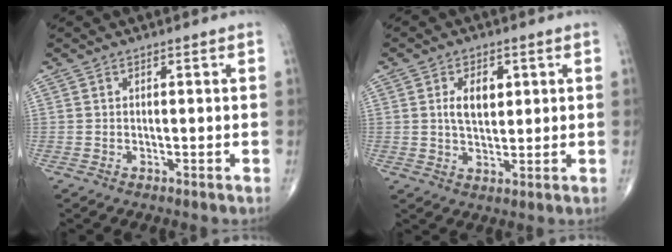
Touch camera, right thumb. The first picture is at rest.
{"total": 5.9, "force": [1.5, 3.4, 4.6], "torque": [-0.065, -0.008, 0.025]}